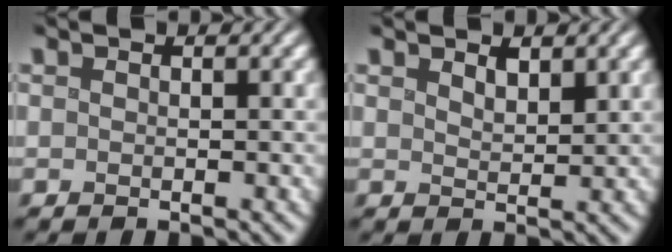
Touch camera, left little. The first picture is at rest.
{"total": 1.4, "force": [1.0, 0.6, 0.7], "torque": [-0.013, -0.002, 0.023]}